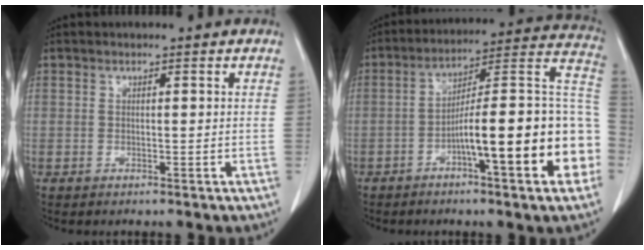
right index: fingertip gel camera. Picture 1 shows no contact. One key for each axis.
{"total": 20.0, "fx": -6.1, "fy": 2.7, "fz": 18.9, "tx": -0.198, "ty": 0.035, "tz": -0.083}